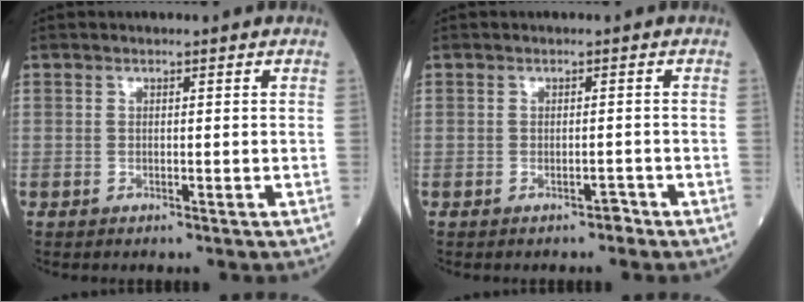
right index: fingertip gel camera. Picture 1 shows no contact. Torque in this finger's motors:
{"motor_torque": [0.07, -0.14, -0.03, -0.01]}